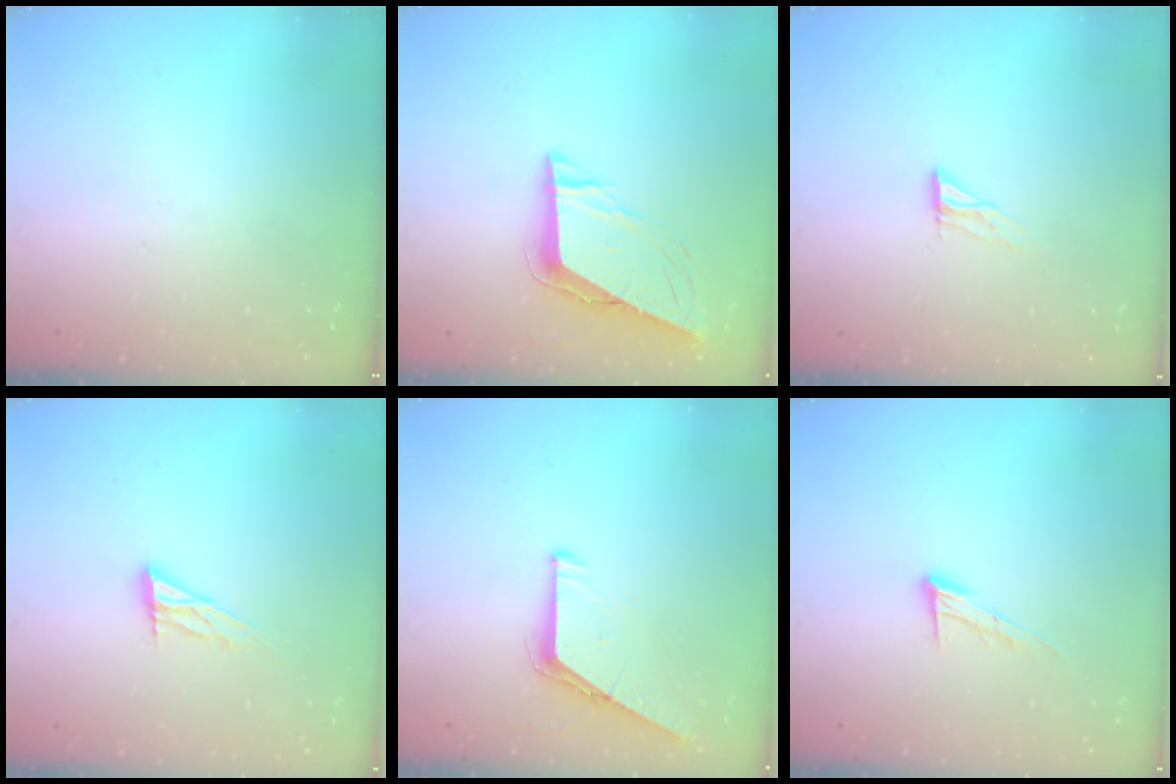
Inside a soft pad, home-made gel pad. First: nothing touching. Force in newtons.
{"total": 8.4, "press": 8.4, "slide": 0.8}
{"total": 4.5, "press": 4.4, "slide": 0.4}
{"total": 9.2, "press": 9.1, "slide": 0.7}
{"total": 6.5, "press": 6.4, "slide": 0.5}
{"total": 9.1, "press": 9.1, "slide": 0.6}